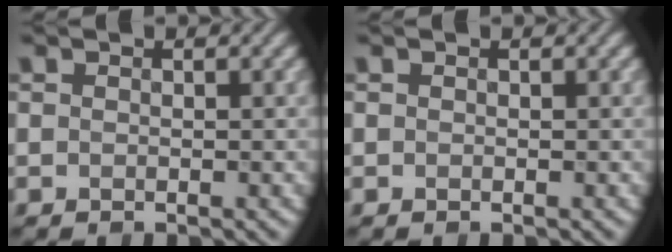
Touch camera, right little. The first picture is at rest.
{"total": 0.0}